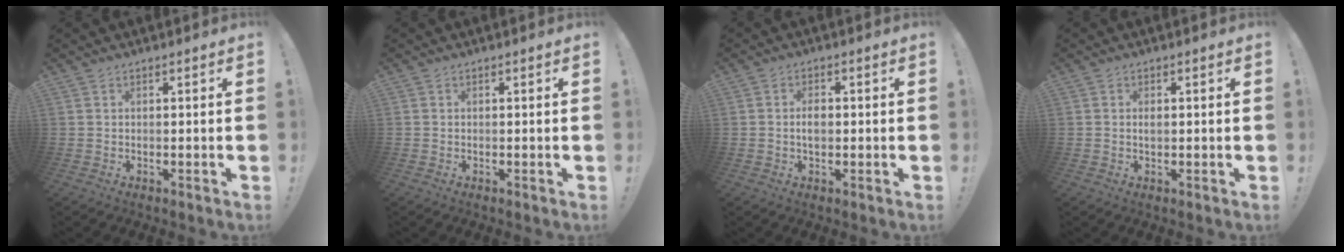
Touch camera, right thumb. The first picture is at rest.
{"total": 0.0}
{"total": 3.1, "force": [-0.2, 1.9, 2.4], "torque": [-0.037, 0.004, -0.006]}
{"total": 1.0, "force": [0.0, 0.7, 0.7], "torque": [-0.013, 0.003, 0.000]}